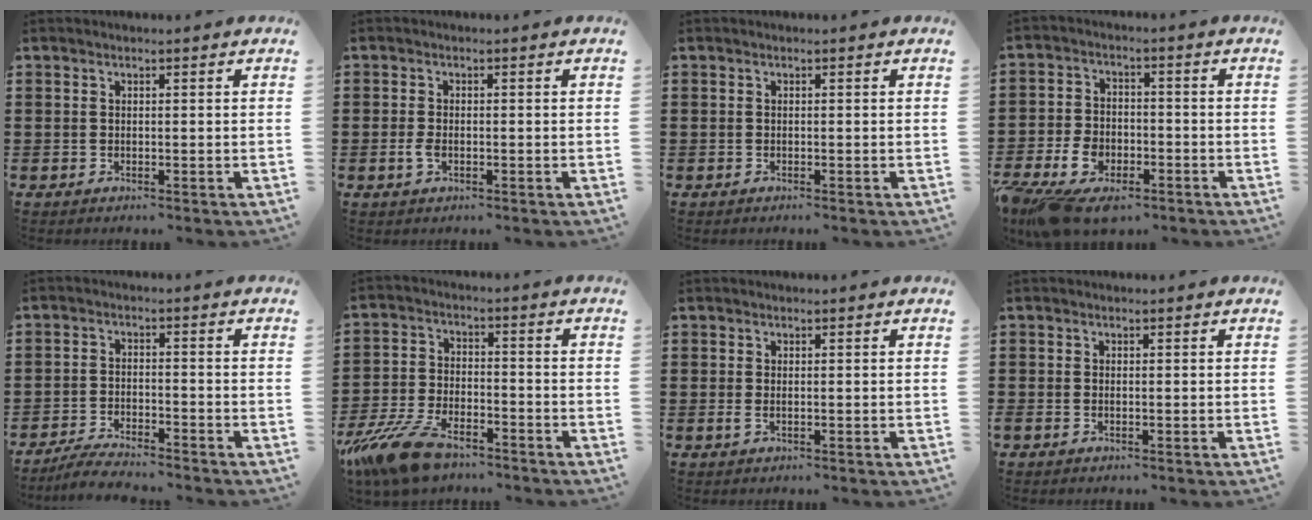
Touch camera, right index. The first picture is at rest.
{"total": 2.0, "force": [-0.7, 1.0, 1.6], "torque": [-0.045, -0.007, -0.017]}
{"total": 0.0}
{"total": 6.6, "force": [-4.3, 3.7, 3.4], "torque": [-0.092, 0.002, -0.088]}
{"total": 3.8, "force": [-3.7, 0.0, 0.8], "torque": [-0.018, 0.001, -0.074]}
{"total": 10.6, "force": [-8.1, 3.5, 5.7], "torque": [-0.139, 0.018, -0.160]}
{"total": 0.7, "force": [-0.1, 0.2, 0.7], "torque": [-0.015, -0.001, 0.000]}
{"total": 0.0}